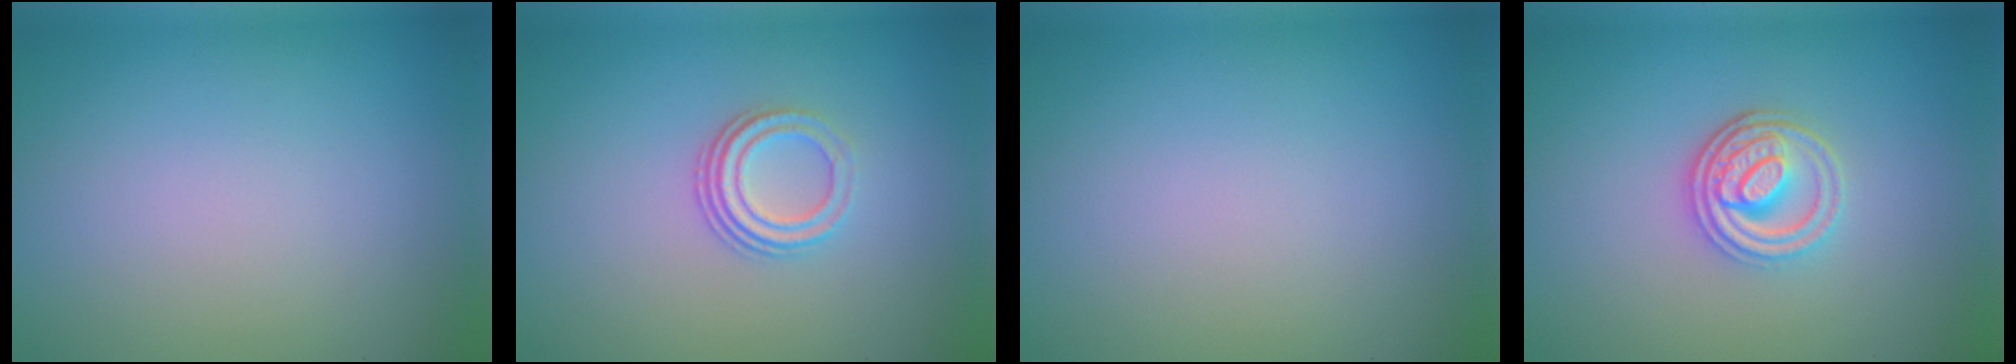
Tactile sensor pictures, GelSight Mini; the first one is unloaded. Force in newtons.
{"total": 3.2, "press": 2.3, "slide": 2.3}
{"total": 0.0}
{"total": 3.9, "press": 3.1, "slide": 2.3}